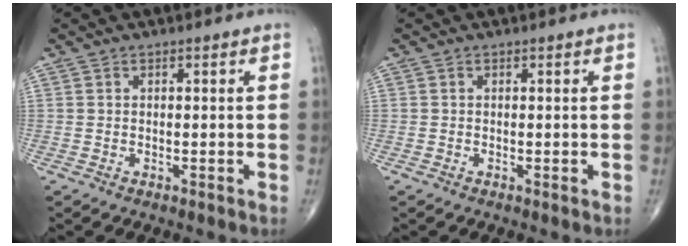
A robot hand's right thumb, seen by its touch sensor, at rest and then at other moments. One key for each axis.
{"total": 0.0}